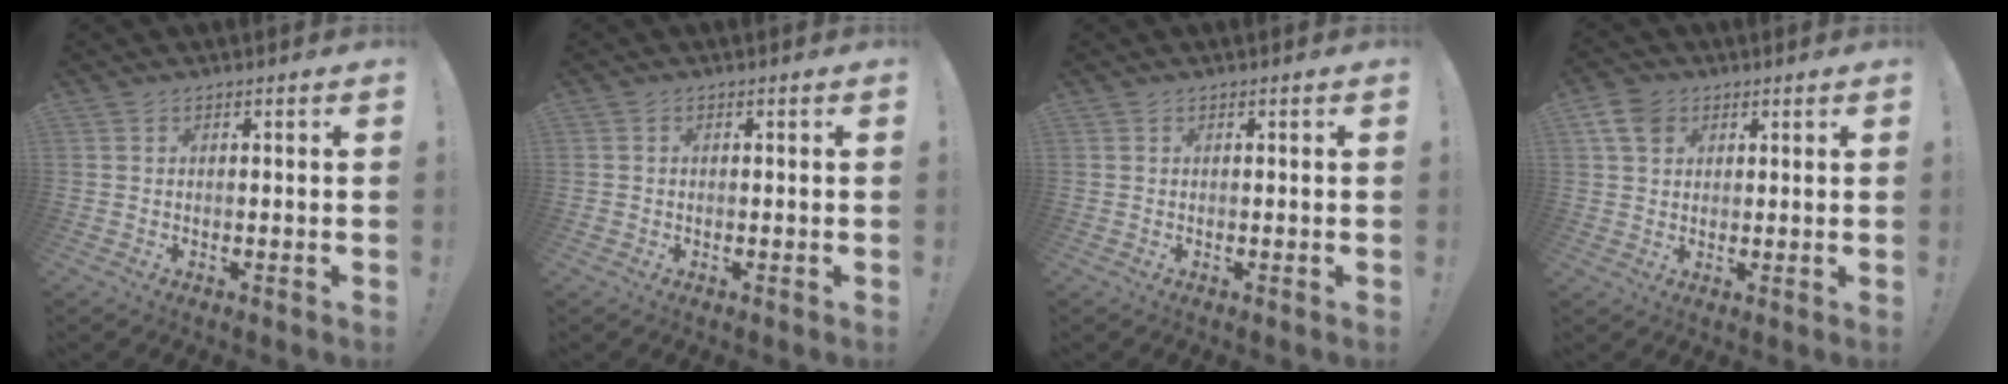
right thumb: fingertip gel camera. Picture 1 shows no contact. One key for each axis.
{"total": 0.8, "fx": -0.3, "fy": 0.7, "fz": 0.2, "tx": -0.003, "ty": 0.001, "tz": -0.005}
{"total": 0.0}
{"total": 7.8, "fx": 3.6, "fy": 5.8, "fz": 3.7, "tx": -0.067, "ty": -0.006, "tz": 0.075}